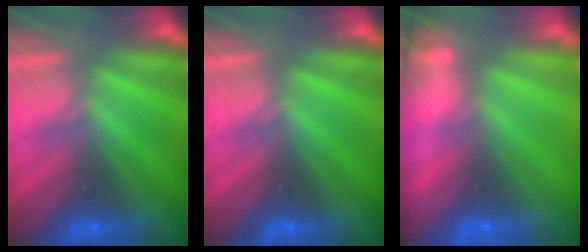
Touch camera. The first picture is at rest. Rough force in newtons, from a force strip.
{"total": 0.0}
{"total": 10.7}